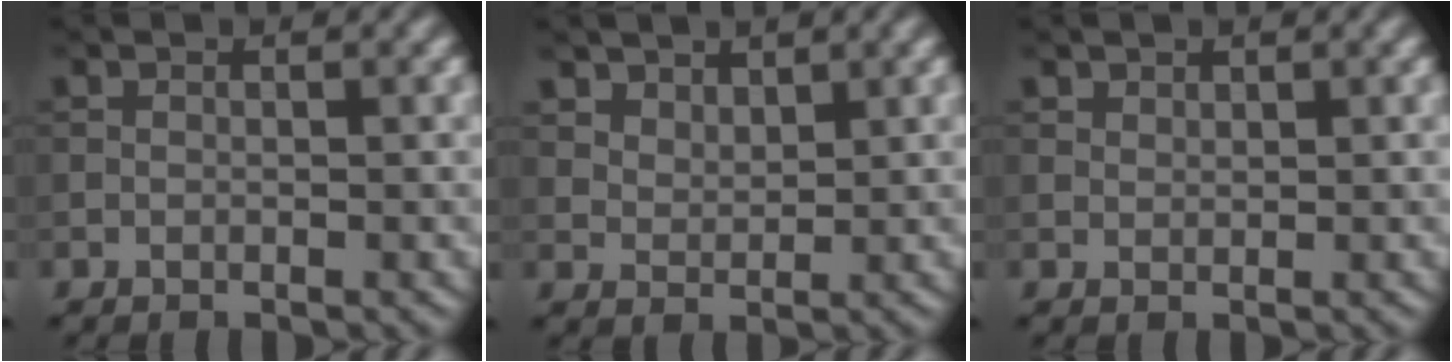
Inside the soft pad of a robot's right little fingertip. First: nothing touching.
{"total": 2.8, "force": [2.2, 1.5, 0.8], "torque": [-0.026, -0.018, 0.058]}
{"total": 0.9, "force": [0.8, 0.5, 0.1], "torque": [-0.003, -0.002, 0.016]}